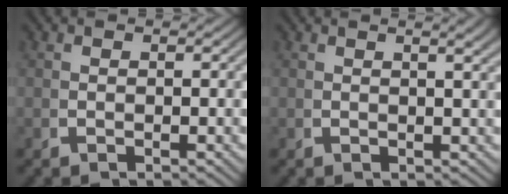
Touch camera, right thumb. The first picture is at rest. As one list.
[{"total": 1.8, "force": [1.1, 0.3, 1.5], "torque": [-0.019, 0.005, 0.016]}]